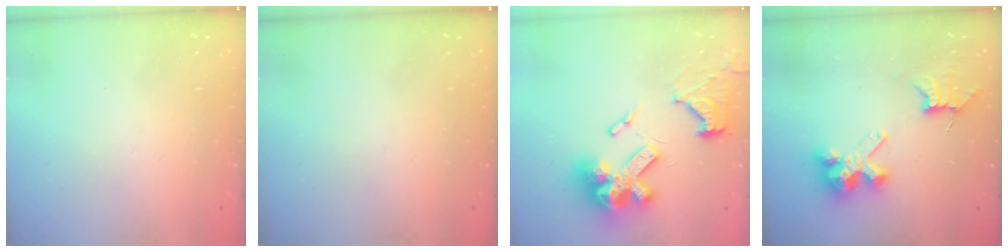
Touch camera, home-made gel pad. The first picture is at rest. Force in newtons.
{"total": 0.0}
{"total": 20.1, "press": 20.0, "slide": 1.9}
{"total": 8.1, "press": 8.1, "slide": 0.7}